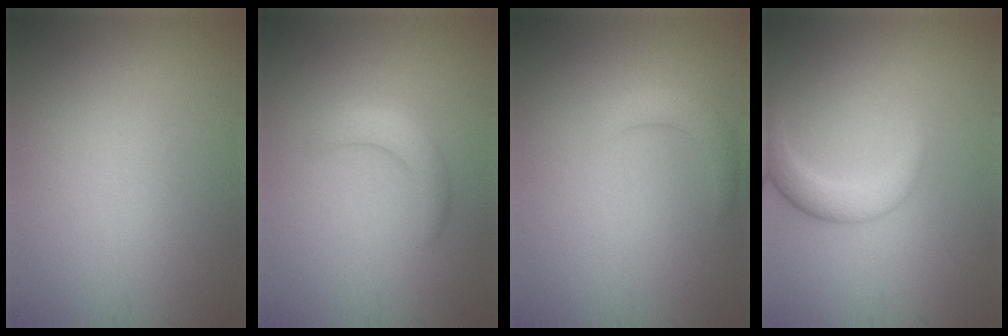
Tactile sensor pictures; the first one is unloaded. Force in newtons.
{"total": 2.3, "press": 2.3, "slide": 0.2}
{"total": 2.1, "press": 2.1, "slide": 0.2}
{"total": 2.7, "press": 2.7, "slide": 0.2}